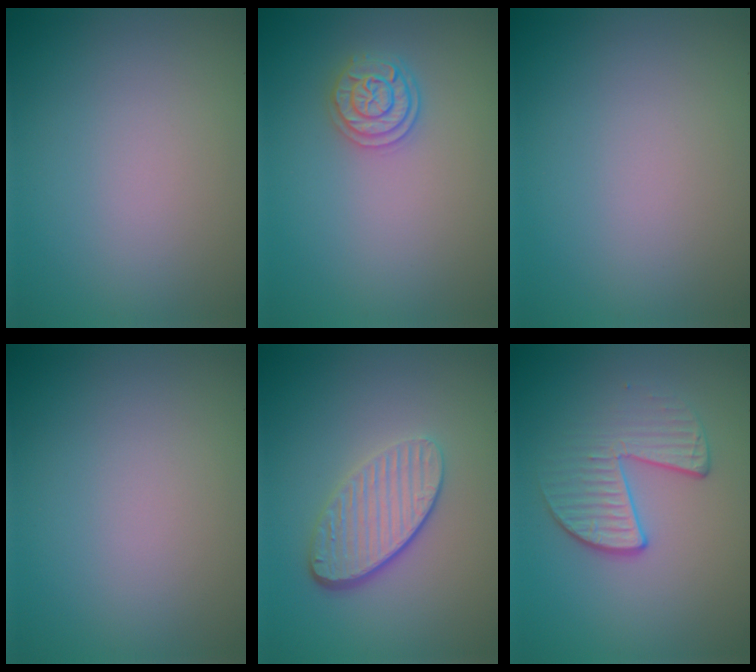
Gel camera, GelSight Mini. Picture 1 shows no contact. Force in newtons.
{"total": 2.4, "press": 2.4, "slide": 0.4}
{"total": 0.0}
{"total": 0.0}
{"total": 4.5, "press": 3.2, "slide": 3.1}
{"total": 3.8, "press": 2.8, "slide": 2.6}